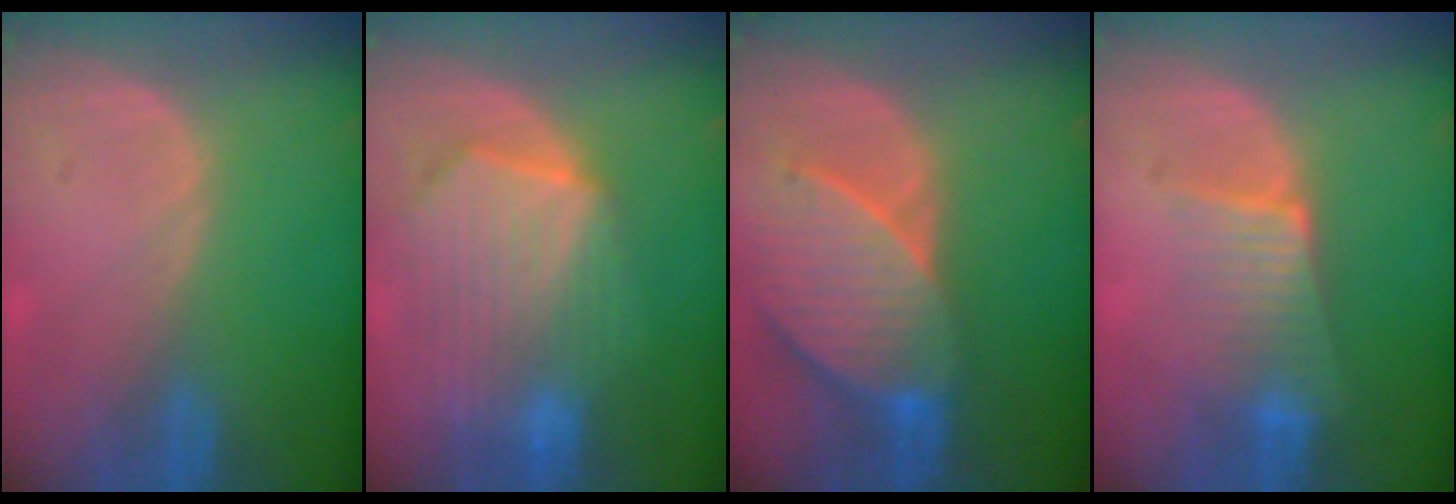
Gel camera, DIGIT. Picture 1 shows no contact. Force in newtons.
{"total": 10.4, "press": 9.1, "slide": 5.1}
{"total": 9.5, "press": 8.8, "slide": 3.8}
{"total": 6.5, "press": 5.8, "slide": 3.0}